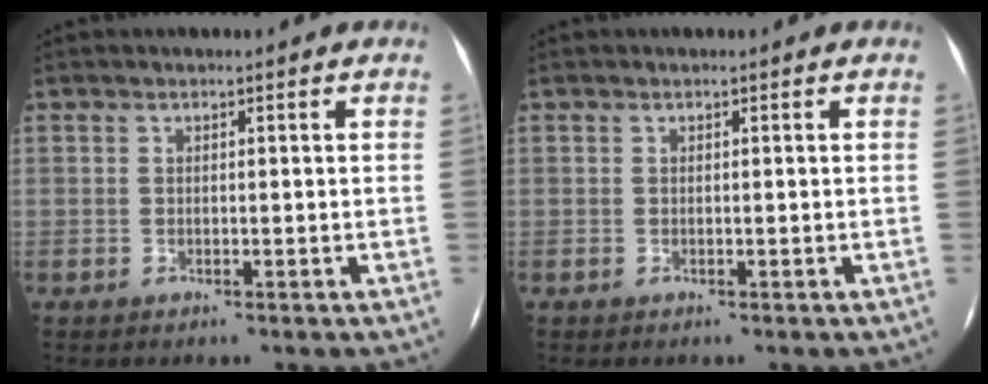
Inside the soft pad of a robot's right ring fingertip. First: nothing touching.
{"total": 0.0}